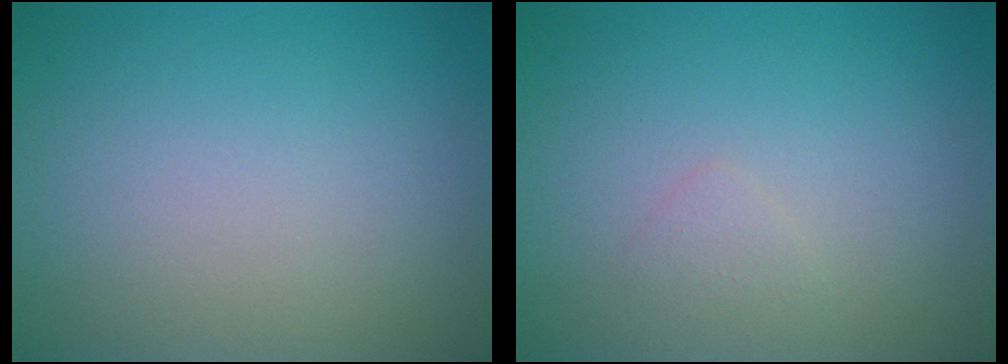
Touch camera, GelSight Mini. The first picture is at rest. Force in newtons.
{"total": 0.8, "press": 0.8, "slide": 0.1}